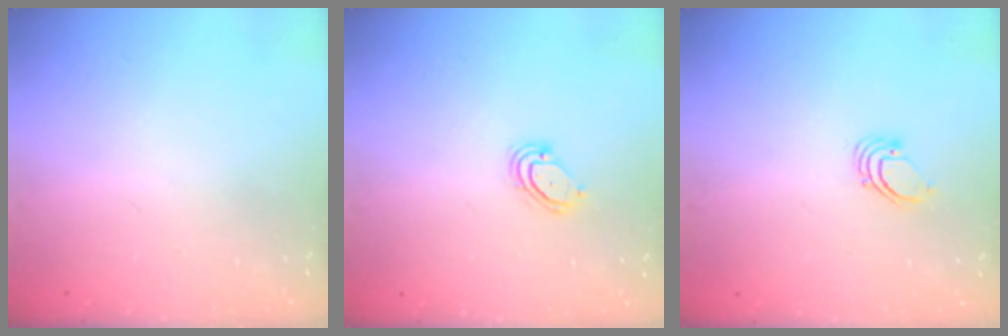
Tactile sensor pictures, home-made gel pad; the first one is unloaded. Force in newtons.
{"total": 4.3, "press": 4.3, "slide": 0.3}
{"total": 2.2, "press": 2.2, "slide": 0.2}